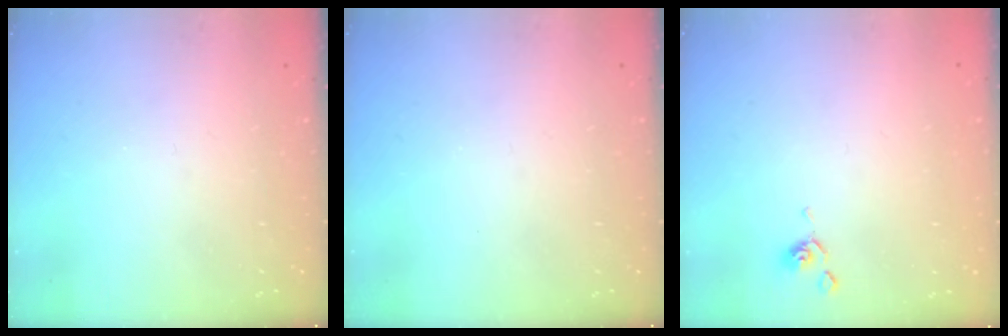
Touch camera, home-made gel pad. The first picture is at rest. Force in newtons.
{"total": 0.0}
{"total": 2.0, "press": 2.0, "slide": 0.2}